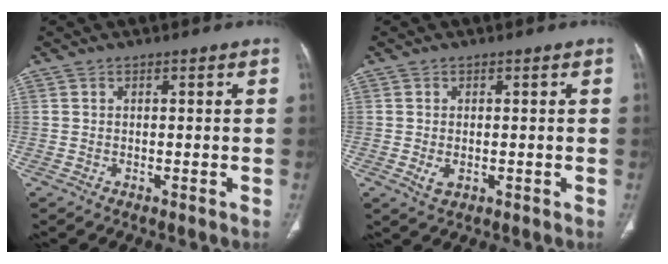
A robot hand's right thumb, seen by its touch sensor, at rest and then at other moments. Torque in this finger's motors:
{"motor_torque": [-0.29, 0.15, 0.39, 0.22, 0.06]}